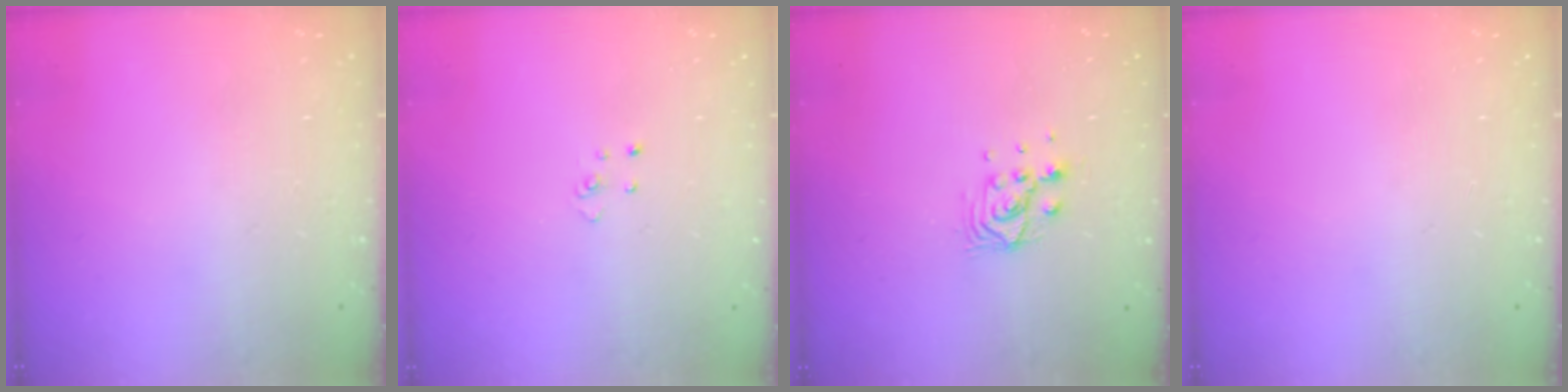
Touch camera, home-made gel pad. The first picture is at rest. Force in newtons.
{"total": 2.7, "press": 2.7, "slide": 0.3}
{"total": 6.9, "press": 6.9, "slide": 0.4}
{"total": 0.0}